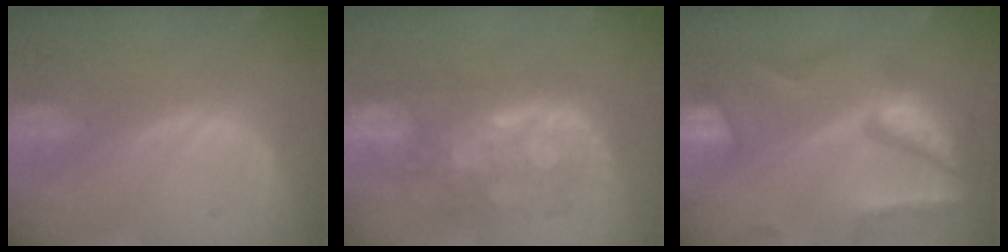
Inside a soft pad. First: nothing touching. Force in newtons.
{"total": 8.6, "press": 8.3, "slide": 2.1}
{"total": 10.2, "press": 8.6, "slide": 5.4}